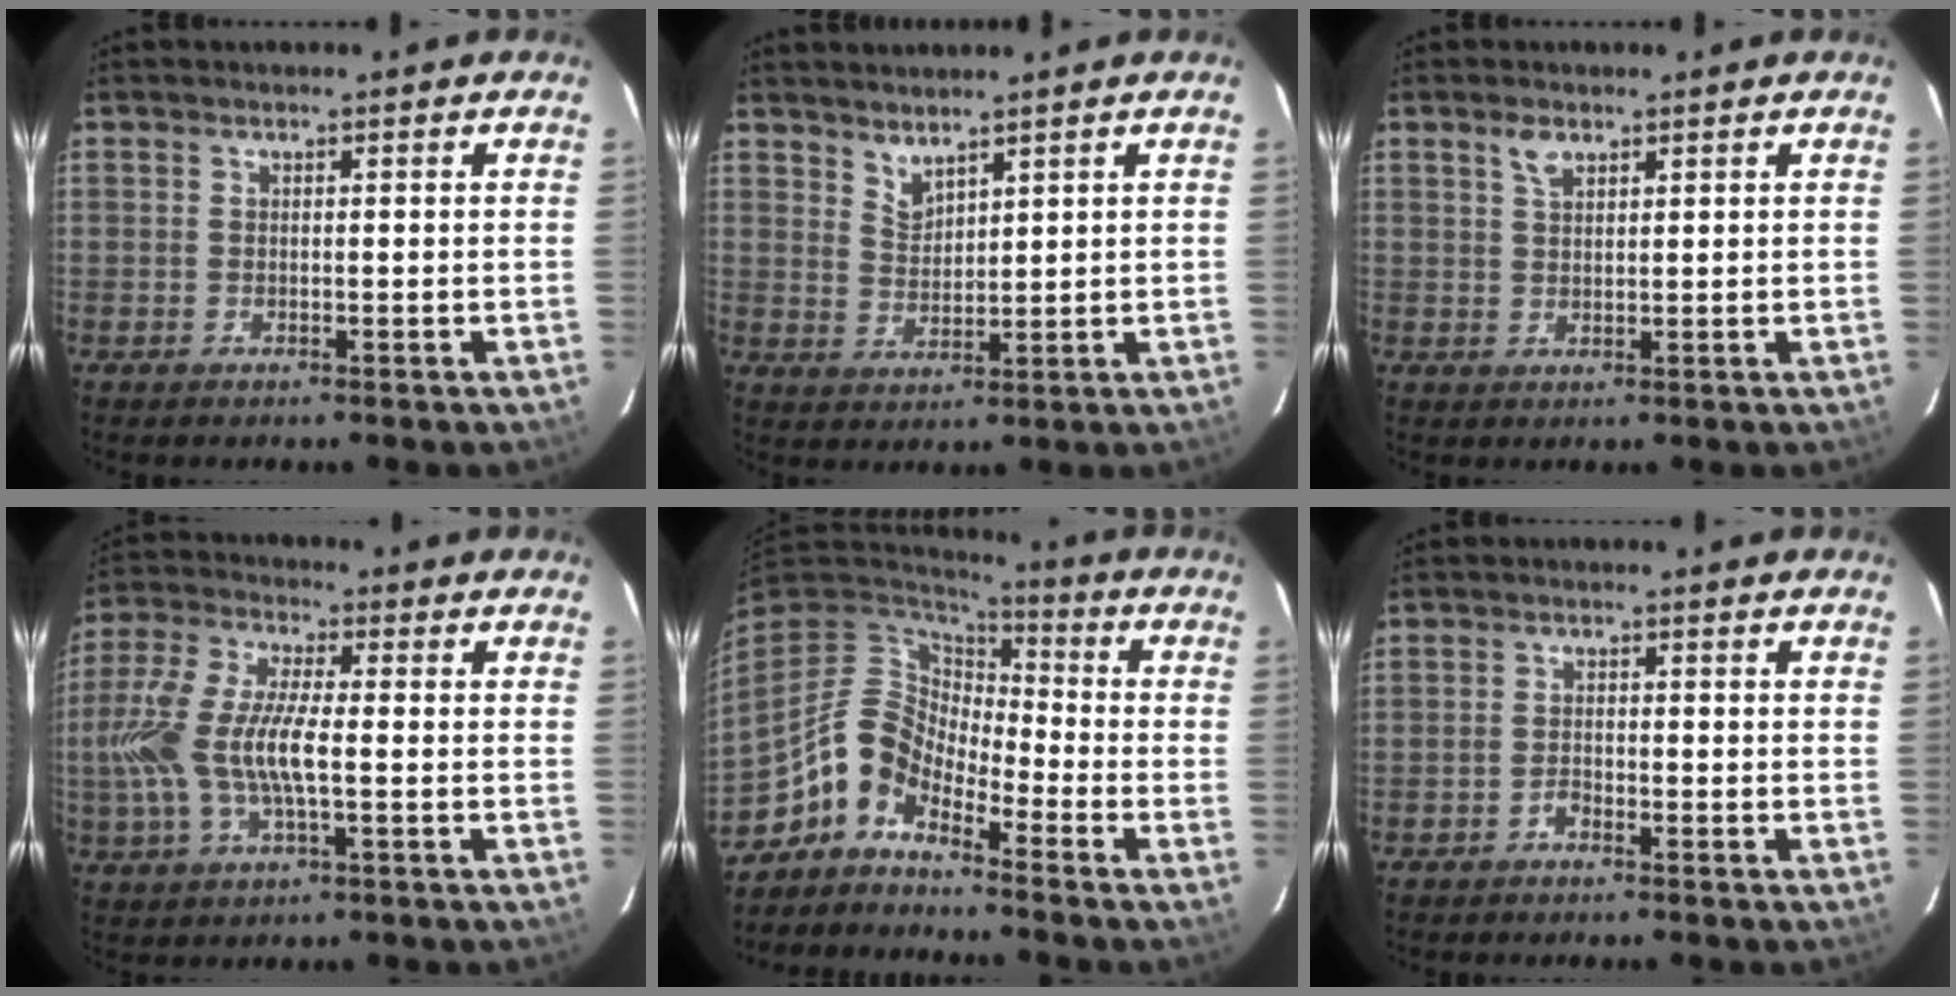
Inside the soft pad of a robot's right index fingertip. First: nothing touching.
{"total": 3.5, "force": [3.2, 1.0, 1.1], "torque": [-0.018, -0.005, 0.062]}
{"total": 2.5, "force": [1.6, 1.3, 1.4], "torque": [-0.025, 0.006, 0.032]}
{"total": 13.3, "force": [-1.7, 4.4, 12.4], "torque": [-0.269, 0.003, -0.036]}
{"total": 9.0, "force": [-6.4, 4.8, 4.0], "torque": [-0.077, 0.027, -0.144]}
{"total": 1.5, "force": [-1.3, 0.6, 0.5], "torque": [-0.011, 0.003, -0.025]}